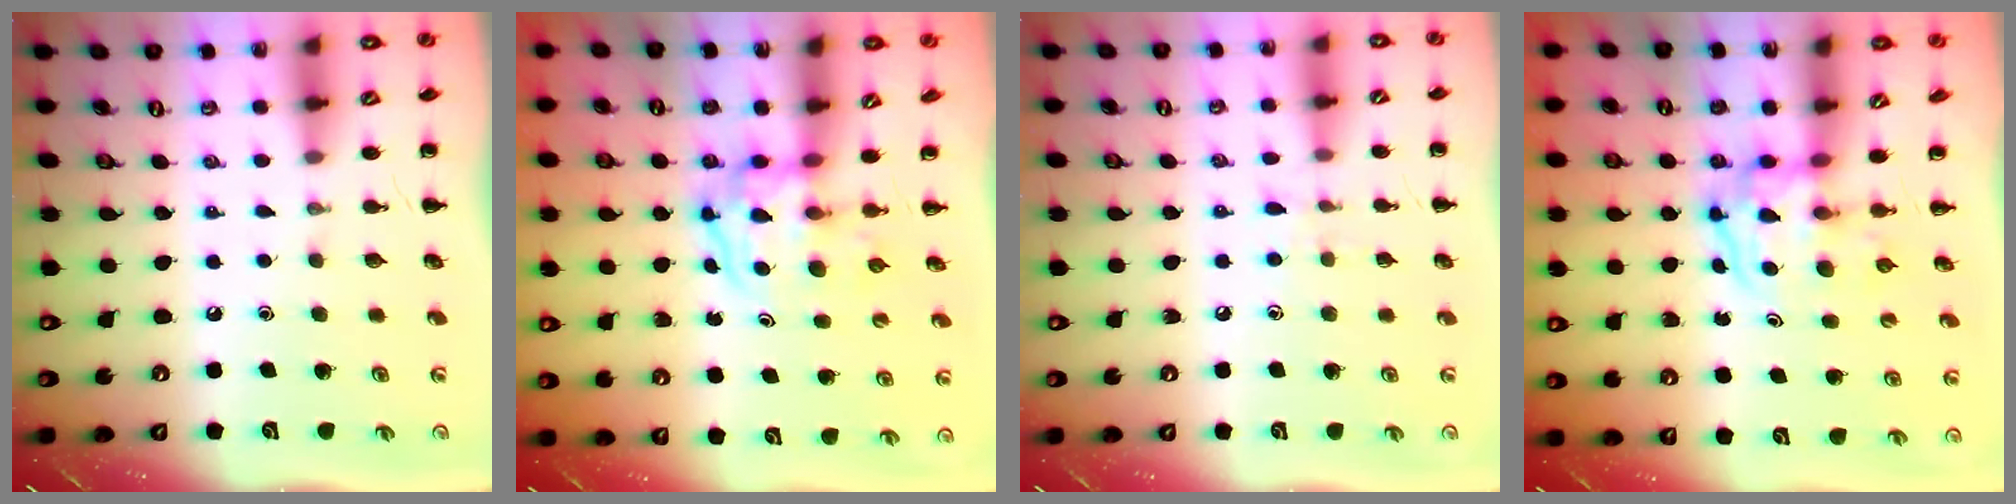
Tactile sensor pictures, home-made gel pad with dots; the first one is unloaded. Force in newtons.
{"total": 3.8, "press": 3.7, "slide": 0.6}
{"total": 6.3, "press": 6.0, "slide": 2.0}
{"total": 3.8, "press": 3.7, "slide": 0.6}